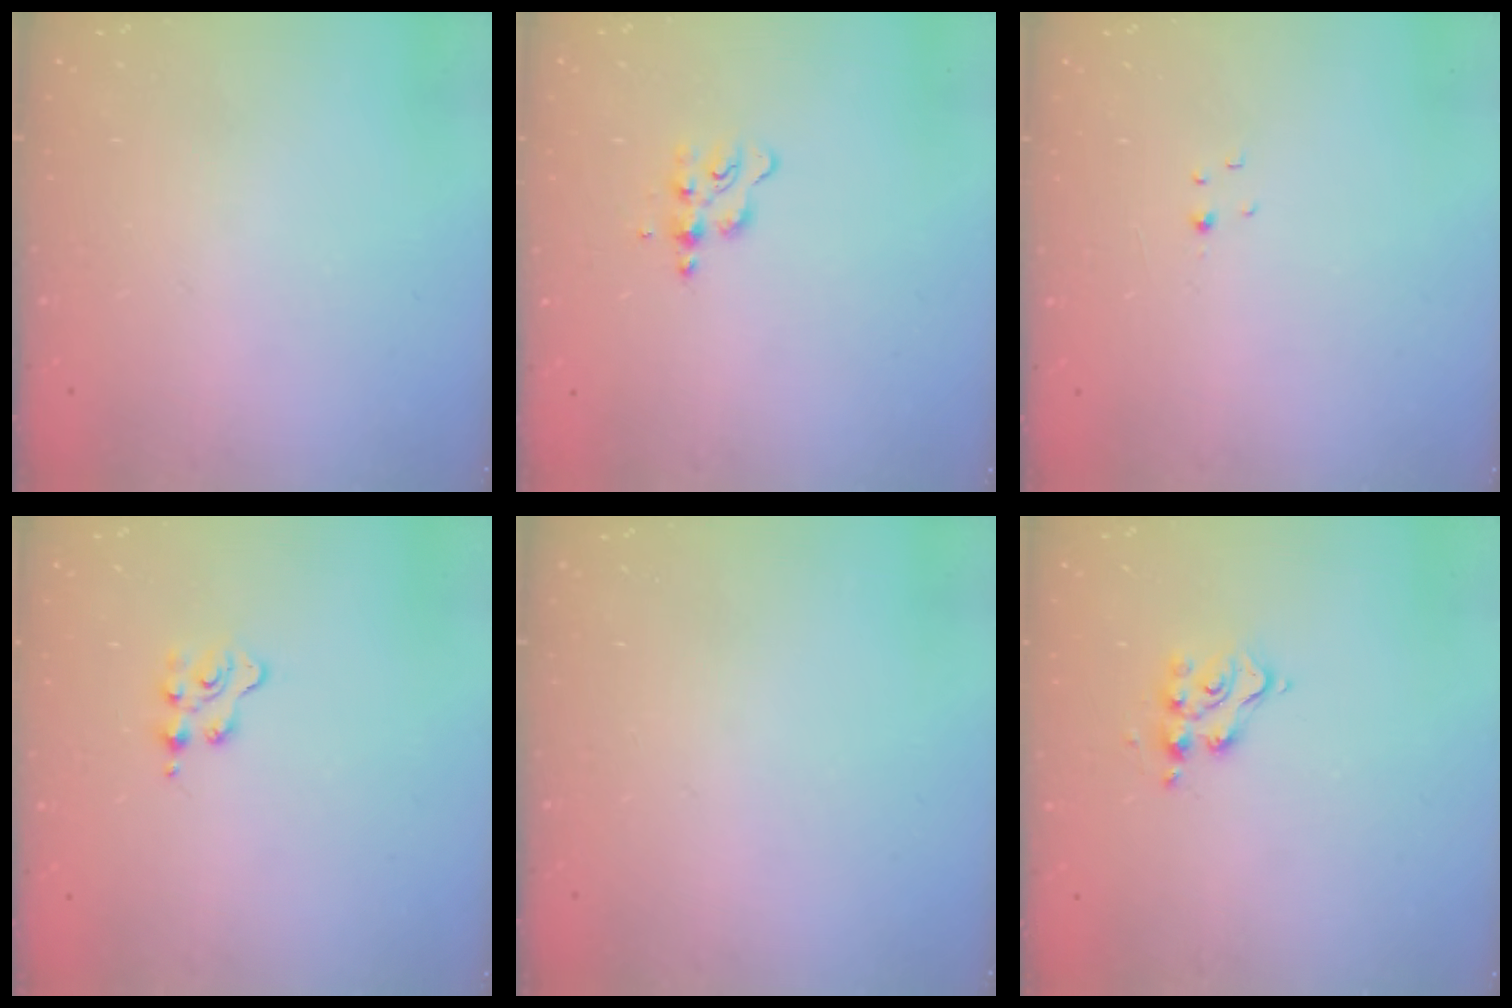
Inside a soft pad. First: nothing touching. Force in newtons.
{"total": 5.1, "press": 5.0, "slide": 0.6}
{"total": 1.1, "press": 1.1, "slide": 0.2}
{"total": 2.4, "press": 2.4, "slide": 0.4}
{"total": 0.0}
{"total": 6.5, "press": 6.5, "slide": 0.1}